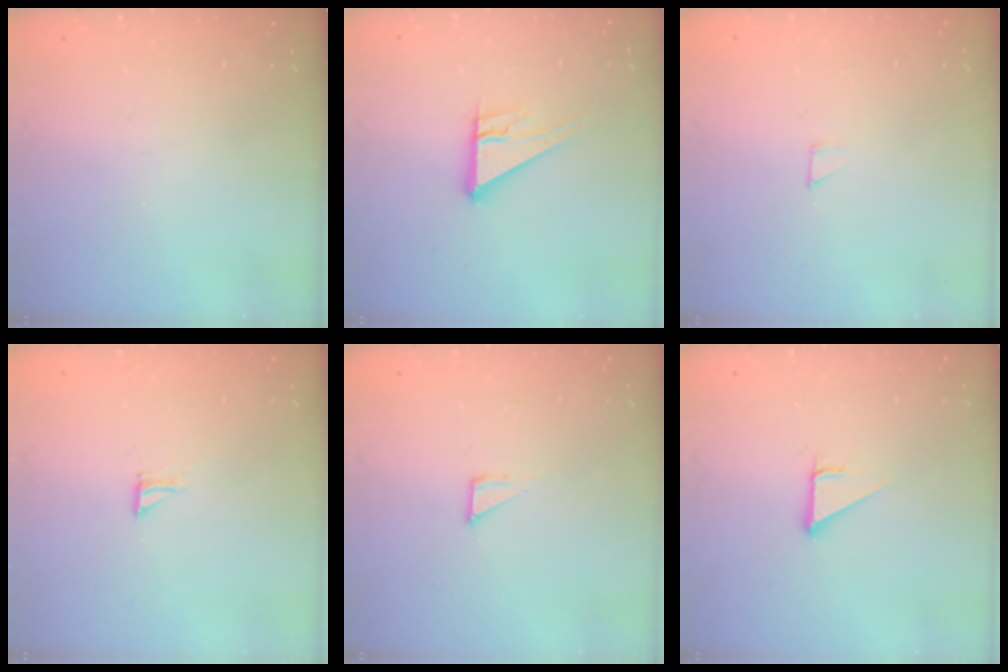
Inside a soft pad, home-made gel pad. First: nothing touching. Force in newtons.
{"total": 10.2, "press": 10.2, "slide": 1.0}
{"total": 2.0, "press": 2.0, "slide": 0.0}
{"total": 4.2, "press": 4.2, "slide": 0.2}
{"total": 2.6, "press": 2.6, "slide": 0.1}
{"total": 2.7, "press": 2.7, "slide": 0.0}